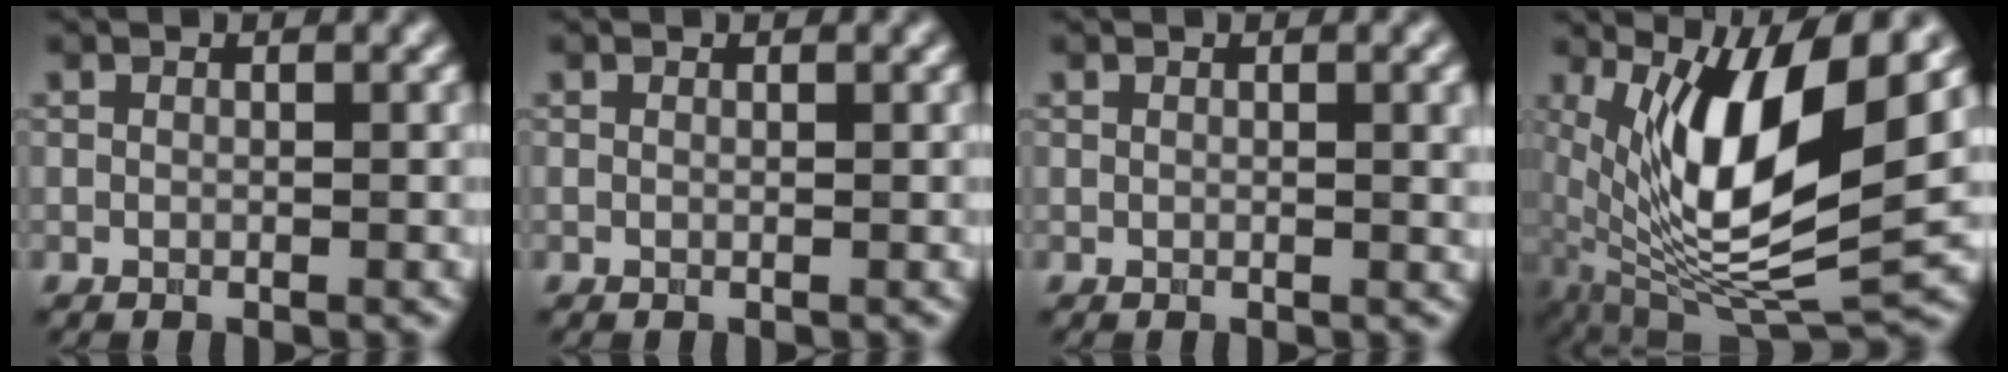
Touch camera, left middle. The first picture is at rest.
{"total": 0.0}
{"total": 2.1, "force": [0.5, 0.7, 1.9], "torque": [-0.016, 0.006, 0.012]}
{"total": 11.2, "force": [2.3, 3.5, 10.4], "torque": [-0.200, -0.014, 0.063]}